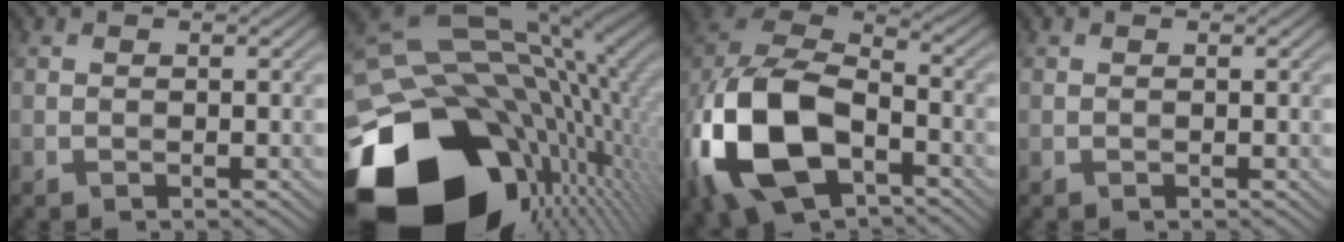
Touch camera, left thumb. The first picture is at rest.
{"total": 21.7, "force": [-7.5, 15.0, 13.9], "torque": [-0.313, -0.053, -0.095]}
{"total": 15.7, "force": [-5.5, 9.7, 11.1], "torque": [-0.277, -0.037, -0.098]}
{"total": 0.0}